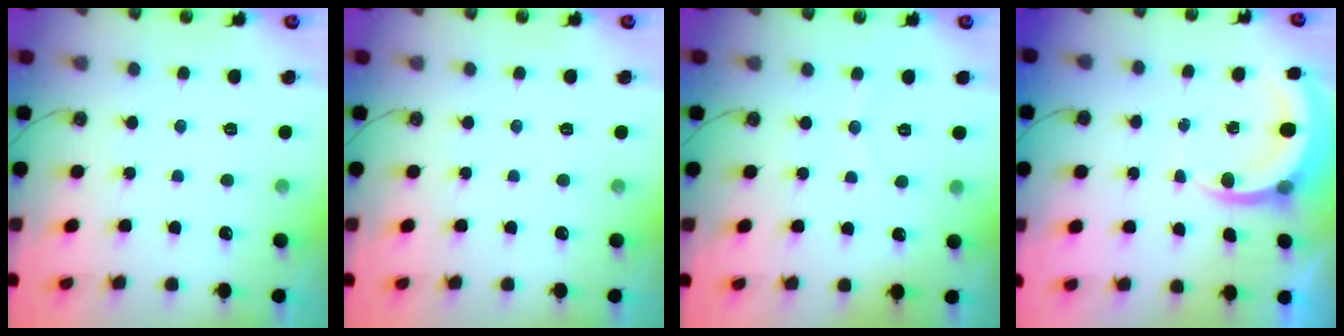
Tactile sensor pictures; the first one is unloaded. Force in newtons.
{"total": 0.0}
{"total": 2.6, "press": 2.6, "slide": 0.3}
{"total": 4.6, "press": 4.6, "slide": 0.3}